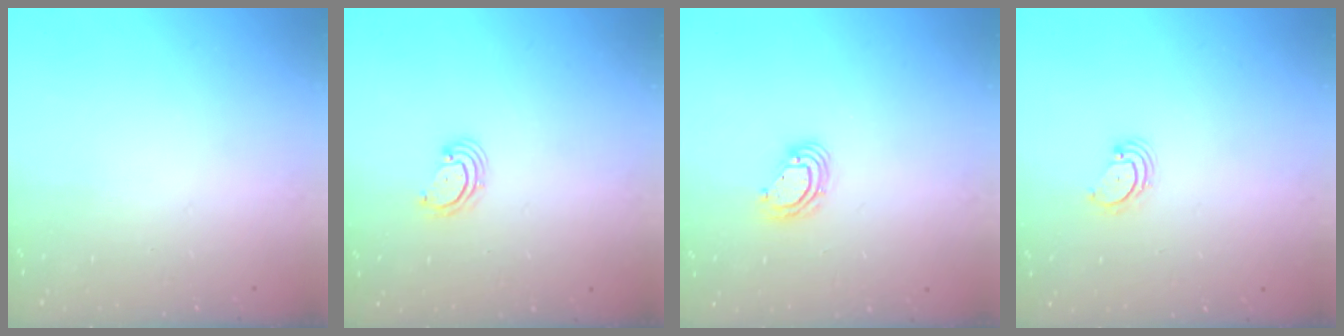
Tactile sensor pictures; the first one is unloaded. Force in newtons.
{"total": 2.7, "press": 2.7, "slide": 0.7}
{"total": 6.6, "press": 6.6, "slide": 0.9}
{"total": 2.7, "press": 2.7, "slide": 0.3}